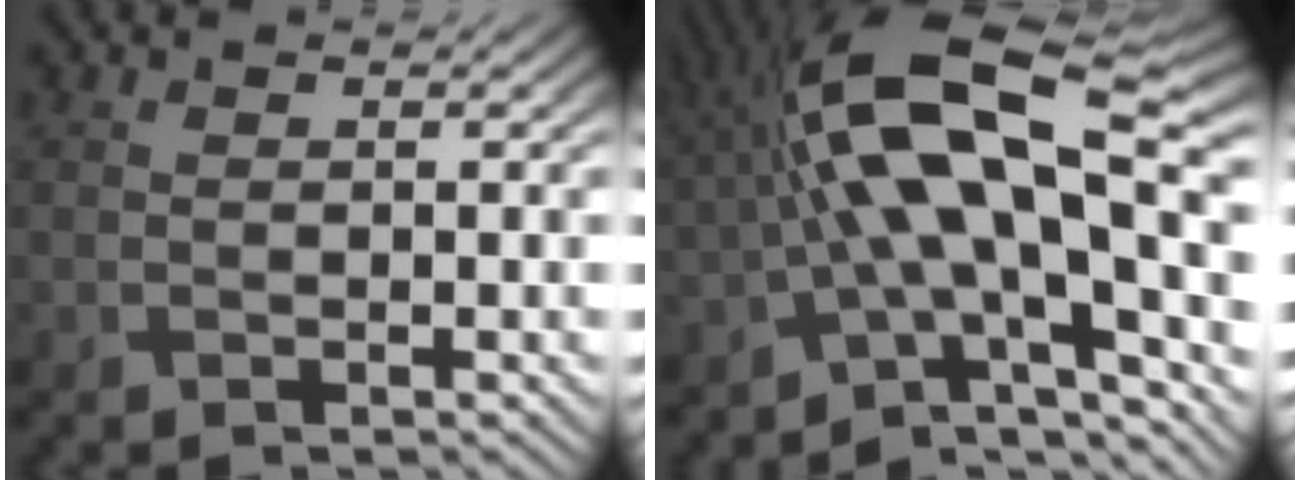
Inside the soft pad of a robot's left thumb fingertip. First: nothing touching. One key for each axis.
{"total": 18.4, "fx": -0.6, "fy": 6.0, "fz": 17.4, "tx": -0.285, "ty": 0.041, "tz": -0.031}